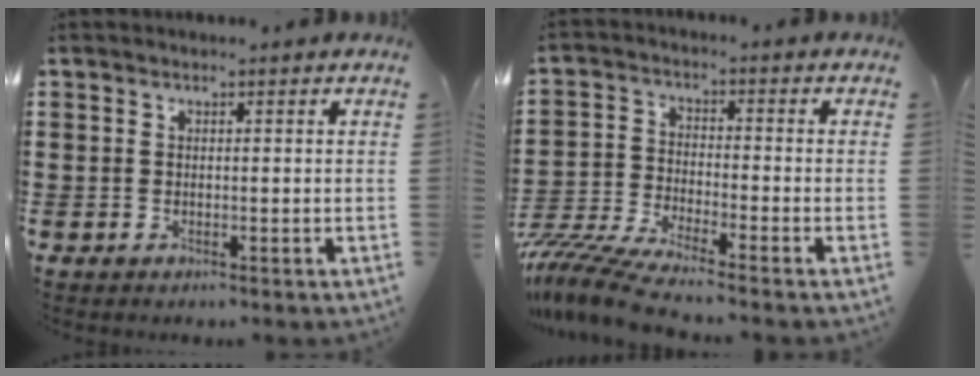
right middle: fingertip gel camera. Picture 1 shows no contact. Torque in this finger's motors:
{"motor_torque": [1.35, -0.66, 0.67, 0.21]}